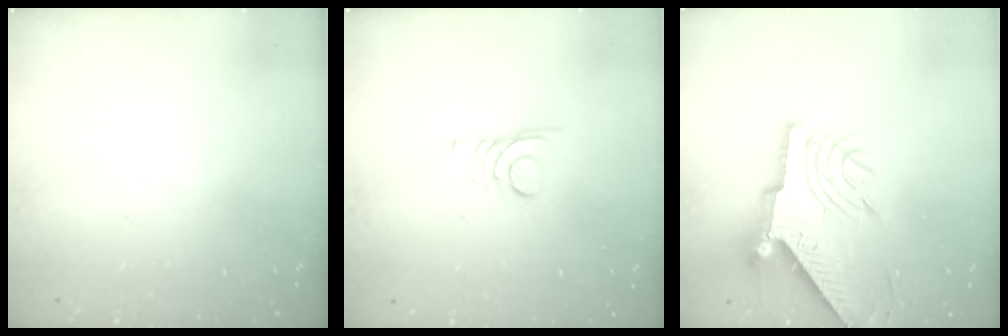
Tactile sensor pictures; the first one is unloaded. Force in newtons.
{"total": 1.8, "press": 1.8, "slide": 0.2}
{"total": 10.8, "press": 10.7, "slide": 1.4}